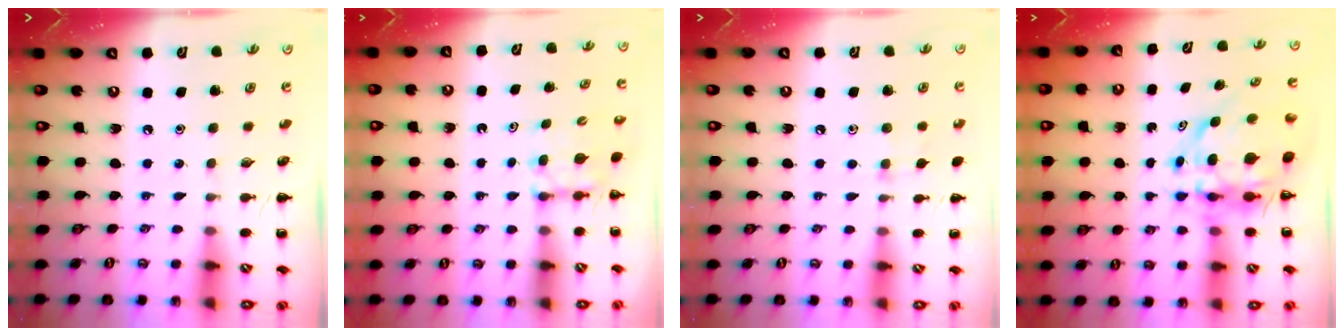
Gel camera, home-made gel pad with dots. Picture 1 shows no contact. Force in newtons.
{"total": 3.5, "press": 3.3, "slide": 1.1}
{"total": 5.5, "press": 5.2, "slide": 1.7}
{"total": 7.6, "press": 7.1, "slide": 2.7}